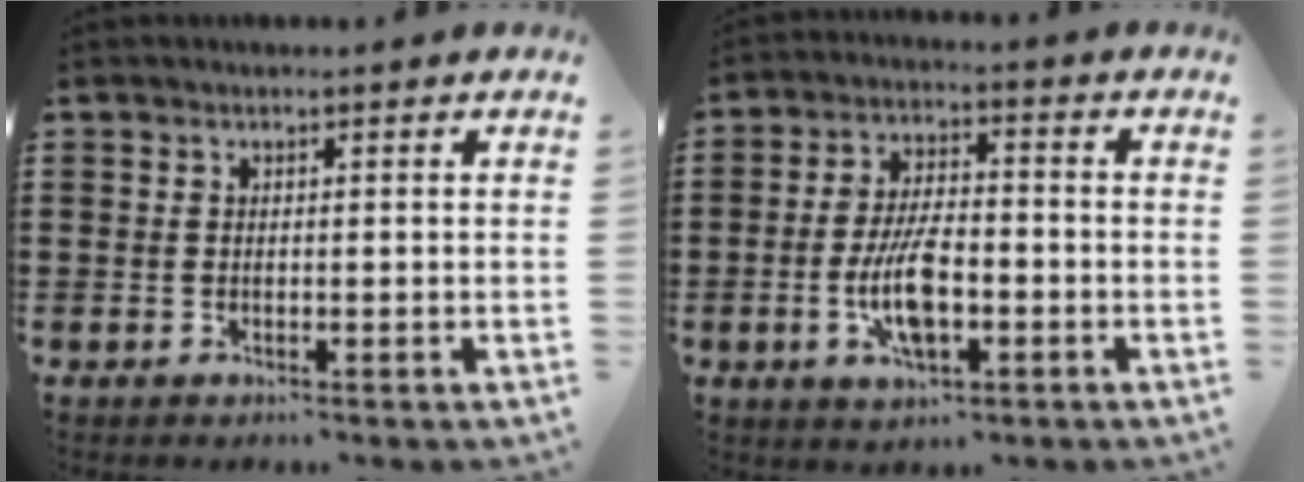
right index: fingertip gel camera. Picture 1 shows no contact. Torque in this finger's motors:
{"motor_torque": [2.14, 0.00, 1.05, 0.21]}